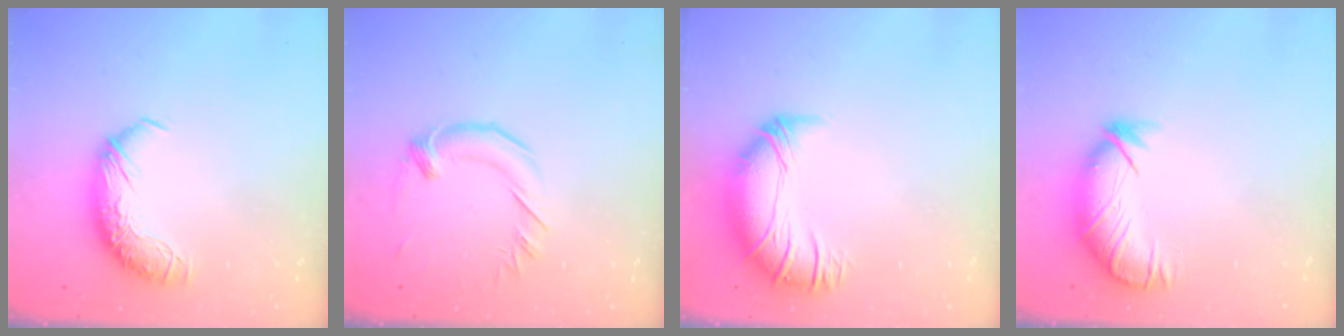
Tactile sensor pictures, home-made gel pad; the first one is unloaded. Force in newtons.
{"total": 1.6, "press": 1.6, "slide": 0.3}
{"total": 2.8, "press": 0.8, "slide": 2.7}
{"total": 3.3, "press": 2.6, "slide": 2.1}